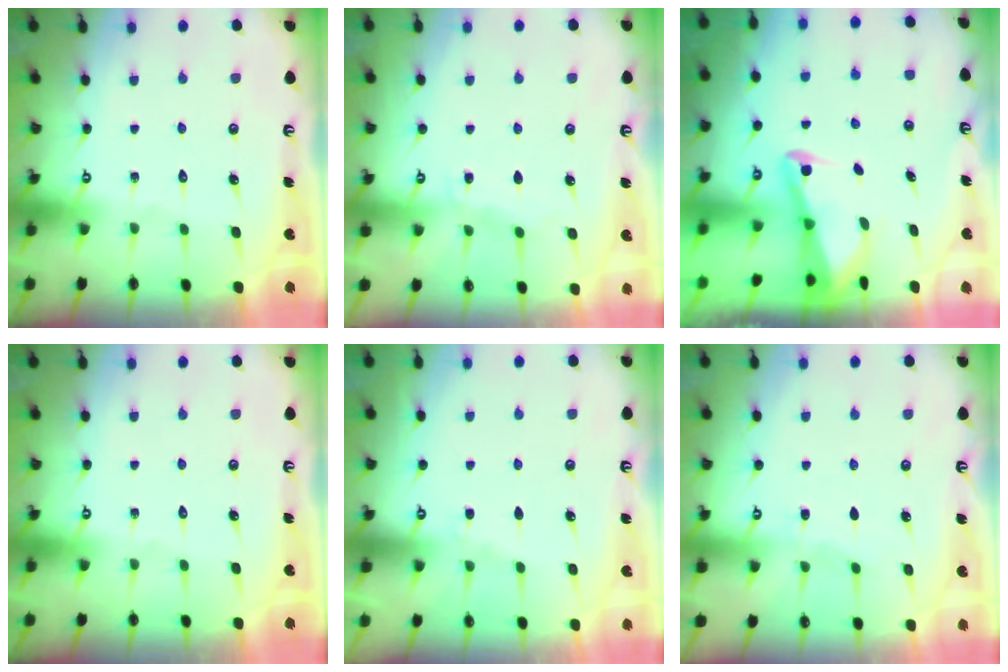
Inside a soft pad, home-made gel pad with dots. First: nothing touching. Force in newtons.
{"total": 5.0, "press": 5.0, "slide": 0.5}
{"total": 2.3, "press": 2.3, "slide": 0.2}
{"total": 0.0}
{"total": 3.0, "press": 2.9, "slide": 0.5}
{"total": 3.4, "press": 3.4, "slide": 0.5}